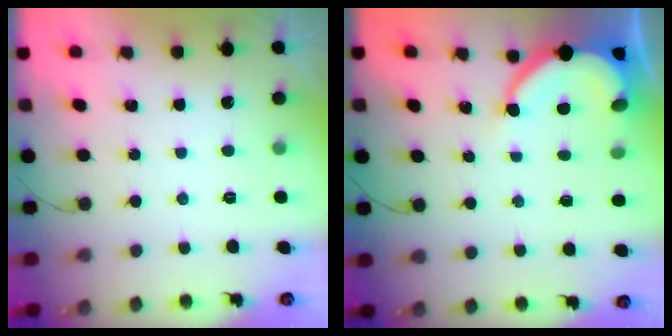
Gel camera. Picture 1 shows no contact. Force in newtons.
{"total": 8.8, "press": 8.7, "slide": 0.8}